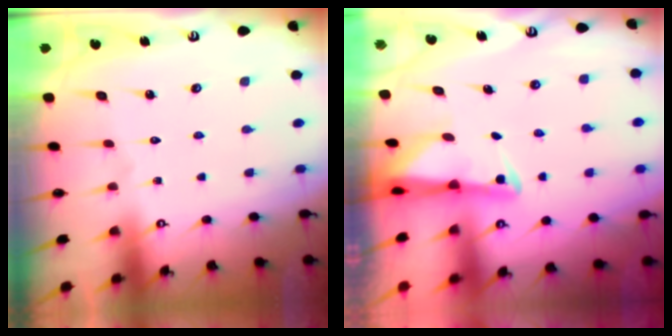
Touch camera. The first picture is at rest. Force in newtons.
{"total": 2.3, "press": 2.3, "slide": 0.5}